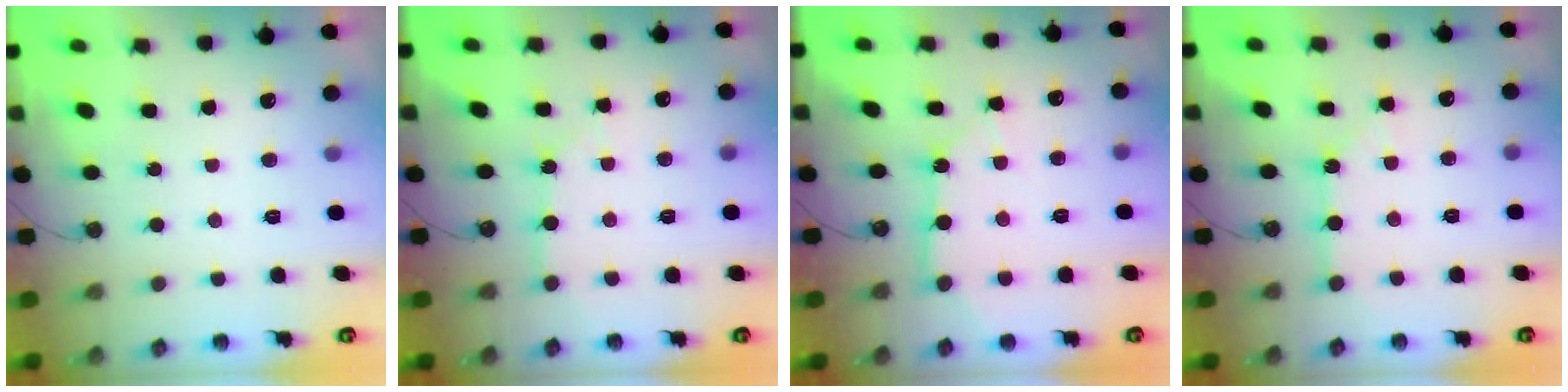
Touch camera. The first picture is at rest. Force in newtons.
{"total": 3.6, "press": 3.6, "slide": 0.5}
{"total": 10.1, "press": 10.1, "slide": 1.2}
{"total": 2.5, "press": 2.5, "slide": 0.2}